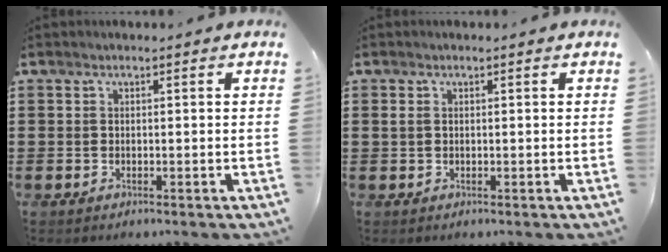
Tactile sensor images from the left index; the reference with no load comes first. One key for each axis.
{"total": 1.0, "fx": 0.3, "fy": 0.5, "fz": 0.8, "tx": -0.024, "ty": 0.001, "tz": 0.002}